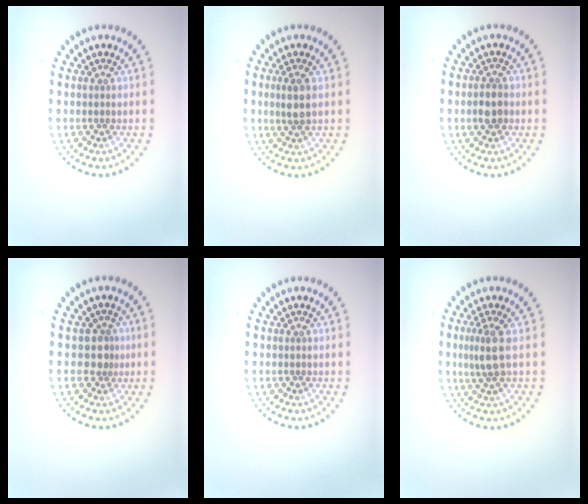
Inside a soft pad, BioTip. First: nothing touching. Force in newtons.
{"total": 2.1, "press": 1.9, "slide": 0.9}
{"total": 2.0, "press": 1.9, "slide": 0.4}
{"total": 2.0, "press": 1.4, "slide": 1.4}
{"total": 0.0}
{"total": 2.7, "press": 2.2, "slide": 1.6}